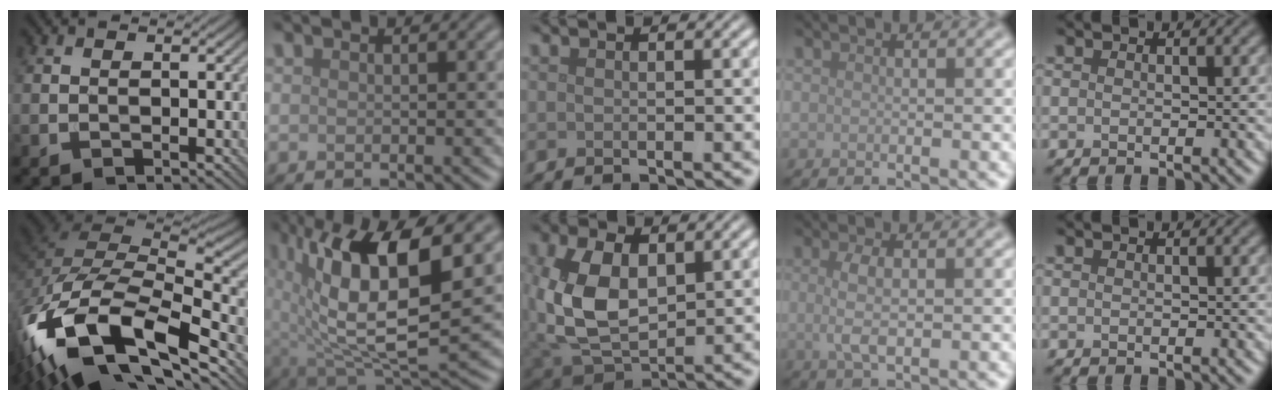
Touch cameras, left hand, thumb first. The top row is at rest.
{"thumb": {"total": 18.8, "force": [-9.5, 9.0, 13.5], "torque": [-0.298, -0.036, -0.158]}, "index": {"total": 13.1, "force": [3.1, 5.3, 11.6], "torque": [-0.205, -0.011, 0.062]}, "middle": {"total": 8.8, "force": [0.9, 5.6, 6.7], "torque": [-0.167, -0.006, 0.023]}, "ring": {"total": 2.8, "force": [0.2, 1.1, 2.6], "torque": [-0.059, -0.002, 0.002]}}